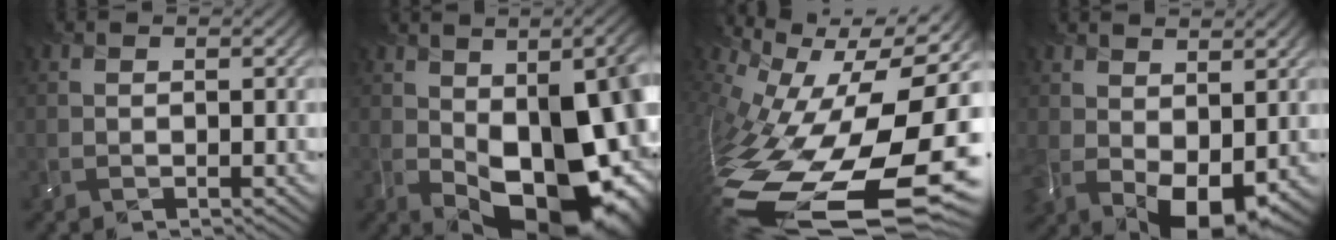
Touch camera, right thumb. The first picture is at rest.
{"total": 17.1, "force": [-3.7, 8.7, 14.3], "torque": [-0.181, -0.041, -0.015]}
{"total": 18.6, "force": [-5.8, 9.4, 15.0], "torque": [-0.288, -0.044, -0.084]}
{"total": 9.5, "force": [0.4, 5.9, 7.4], "torque": [-0.142, -0.028, 0.028]}